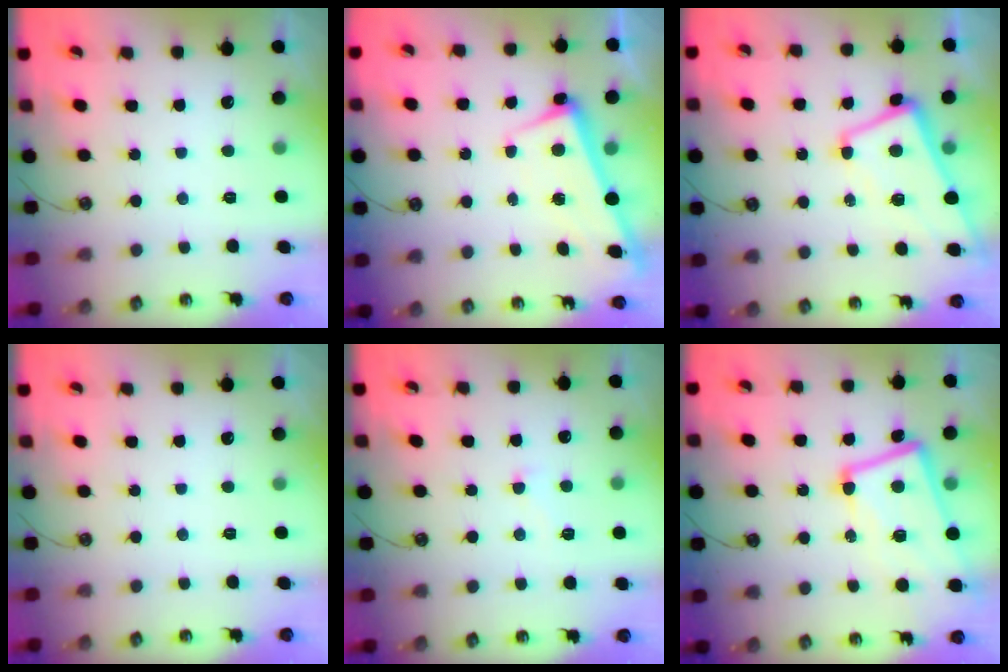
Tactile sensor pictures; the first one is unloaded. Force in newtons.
{"total": 2.5, "press": 2.4, "slide": 0.5}
{"total": 1.5, "press": 1.2, "slide": 0.8}
{"total": 0.0}
{"total": 4.1, "press": 4.0, "slide": 0.9}
{"total": 10.9, "press": 10.7, "slide": 2.3}